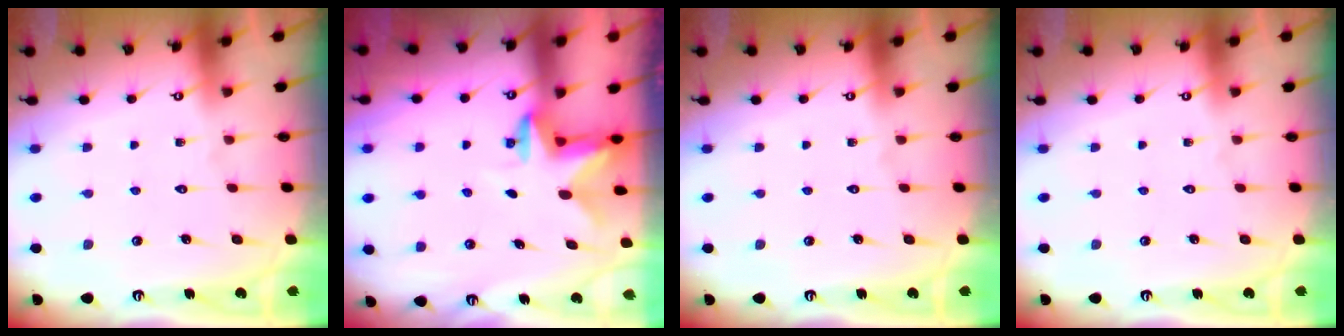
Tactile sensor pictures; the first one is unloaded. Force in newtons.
{"total": 2.6, "press": 2.6, "slide": 0.5}
{"total": 0.0}
{"total": 0.0}